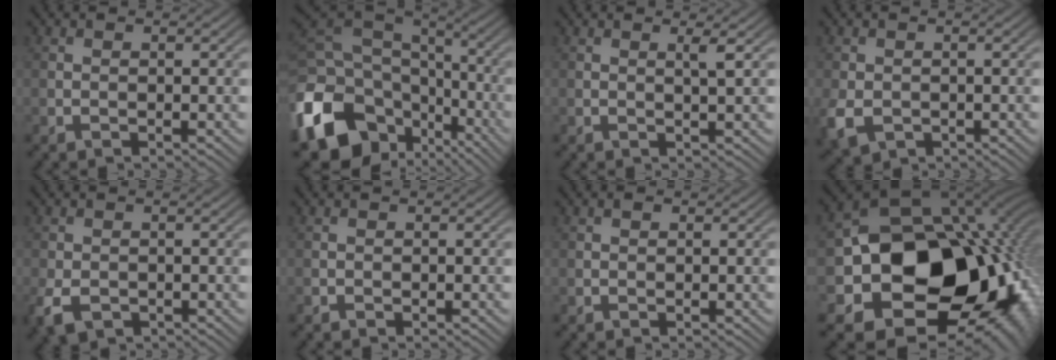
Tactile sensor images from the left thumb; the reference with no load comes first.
{"total": 18.0, "force": [-7.3, 13.1, 9.9], "torque": [-0.267, -0.041, -0.127]}
{"total": 1.2, "force": [0.6, -0.2, 1.0], "torque": [-0.023, 0.002, 0.008]}
{"total": 4.3, "force": [-1.3, 3.4, 2.3], "torque": [-0.064, -0.015, -0.026]}
{"total": 4.1, "force": [-1.7, 2.9, 2.3], "torque": [-0.060, -0.013, -0.038]}
{"total": 0.7, "force": [-0.4, 0.6, 0.1], "torque": [0.000, -0.004, -0.008]}
{"total": 0.6, "force": [0.2, 0.4, 0.3], "torque": [-0.005, 0.000, 0.002]}
{"total": 20.5, "force": [-3.0, 16.8, 11.4], "torque": [-0.196, -0.053, -0.031]}